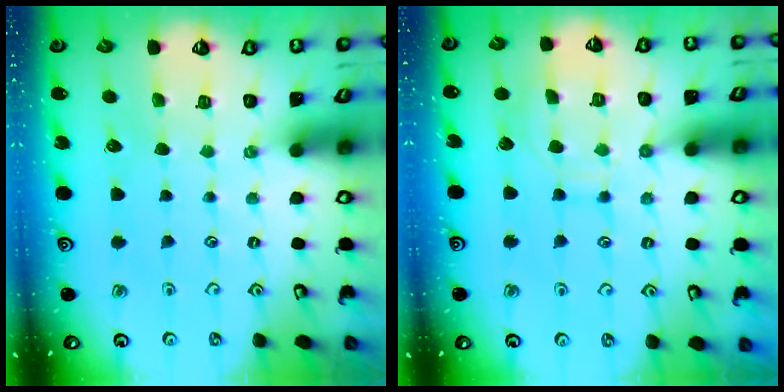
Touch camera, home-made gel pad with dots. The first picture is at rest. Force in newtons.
{"total": 9.7, "press": 9.7, "slide": 0.8}